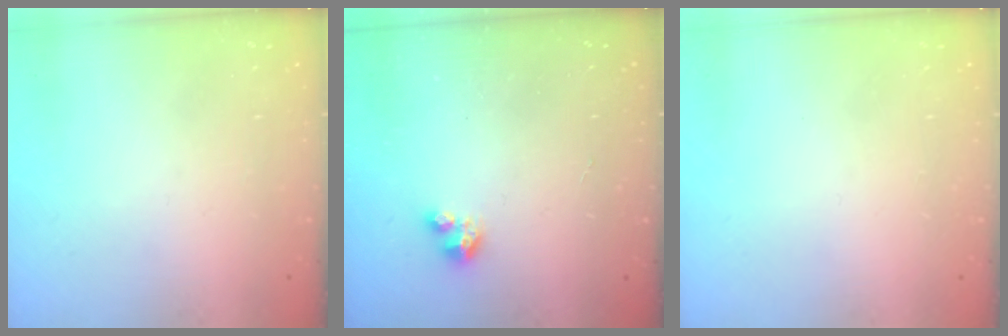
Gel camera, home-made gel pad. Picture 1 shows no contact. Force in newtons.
{"total": 2.9, "press": 2.9, "slide": 0.2}
{"total": 0.0}